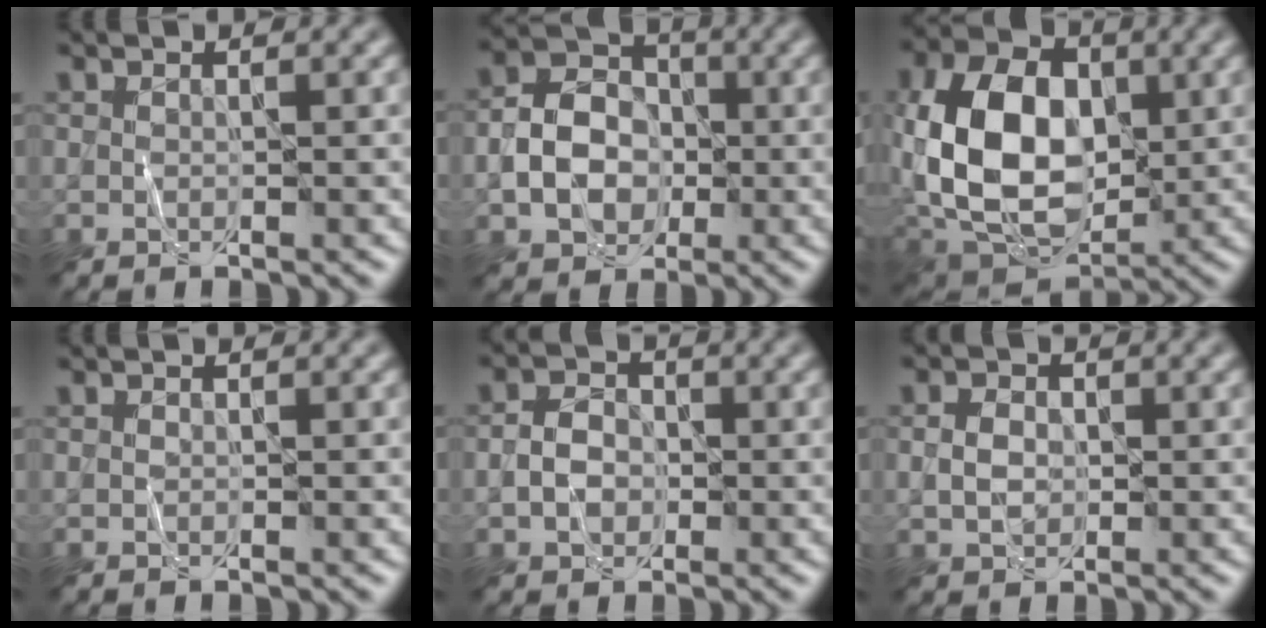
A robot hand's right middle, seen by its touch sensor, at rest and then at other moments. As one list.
[{"total": 5.6, "force": [-1.1, 4.4, 3.3], "torque": [-0.063, 0.006, -0.023]}, {"total": 13.5, "force": [0.5, 9.3, 9.8], "torque": [-0.206, 0.005, 0.006]}, {"total": 0.0}, {"total": 2.8, "force": [-0.6, 2.2, 1.6], "torque": [-0.030, 0.004, -0.017]}, {"total": 2.3, "force": [0.0, 1.7, 1.5], "torque": [-0.031, 0.003, -0.002]}]